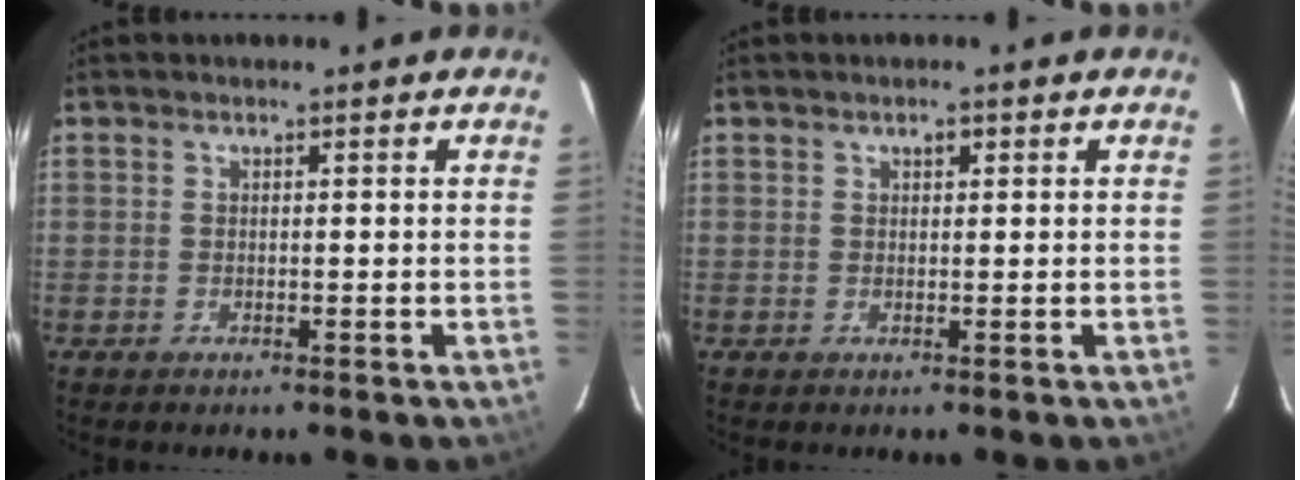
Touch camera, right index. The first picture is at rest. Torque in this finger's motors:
{"motor_torque": [0.01, 0.00, 0.01, 0.01]}